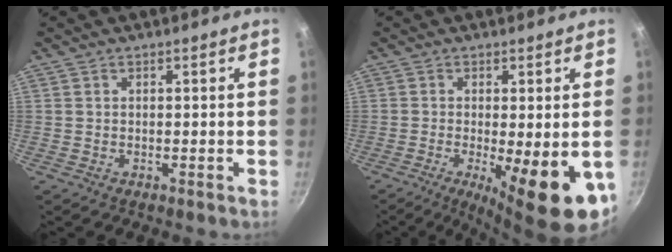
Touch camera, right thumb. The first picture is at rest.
{"total": 13.3, "force": [-3.9, 3.5, 12.2], "torque": [-0.164, -0.014, -0.048]}